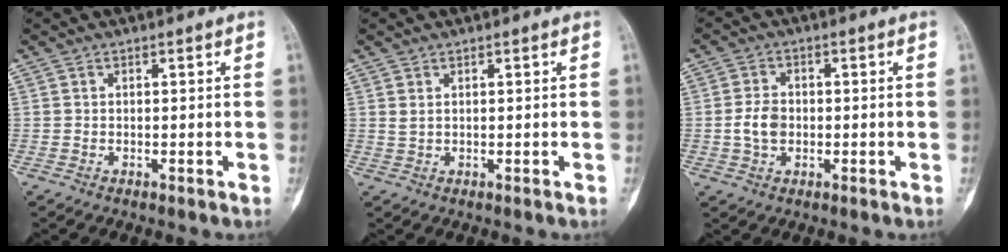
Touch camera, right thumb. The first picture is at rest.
{"total": 0.9, "force": [0.6, 0.4, 0.6], "torque": [-0.014, 0.006, 0.016]}
{"total": 4.7, "force": [-0.5, 3.4, 3.2], "torque": [-0.056, 0.007, -0.013]}